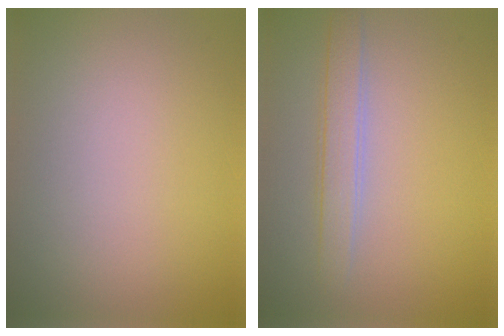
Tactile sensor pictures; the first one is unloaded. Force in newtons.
{"total": 2.4, "press": 2.4, "slide": 0.1}